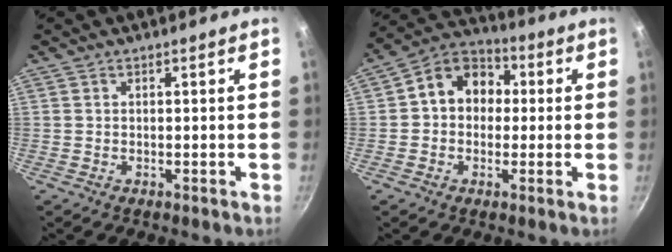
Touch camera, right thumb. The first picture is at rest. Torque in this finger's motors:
{"motor_torque": [0.00, 0.28, 0.01, 0.12, 0.11]}